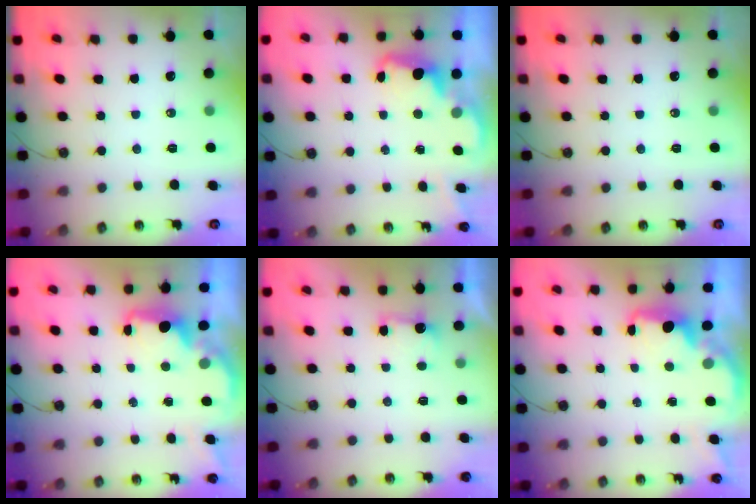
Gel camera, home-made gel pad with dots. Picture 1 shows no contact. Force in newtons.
{"total": 2.2, "press": 2.1, "slide": 0.7}
{"total": 0.0}
{"total": 2.0, "press": 1.9, "slide": 0.8}
{"total": 2.3, "press": 2.2, "slide": 0.8}
{"total": 2.3, "press": 2.1, "slide": 0.8}